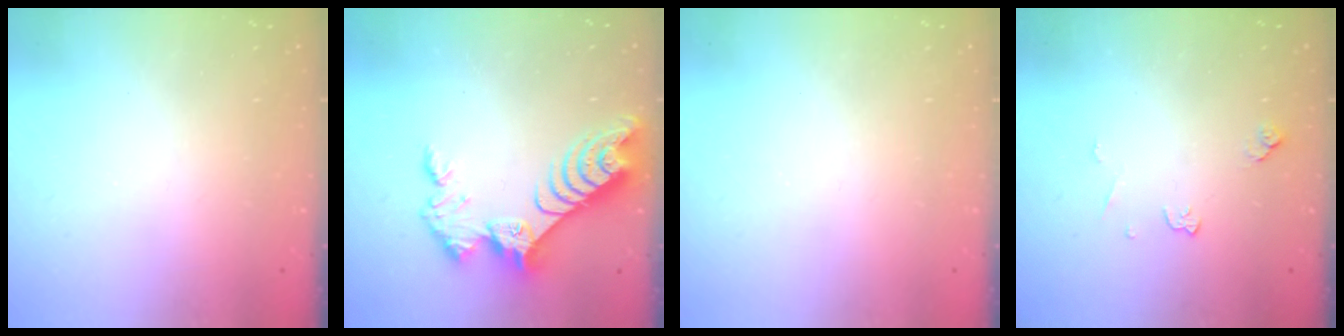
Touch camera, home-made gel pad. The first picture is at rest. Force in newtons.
{"total": 9.6, "press": 9.5, "slide": 0.9}
{"total": 0.0}
{"total": 4.8, "press": 4.7, "slide": 0.7}